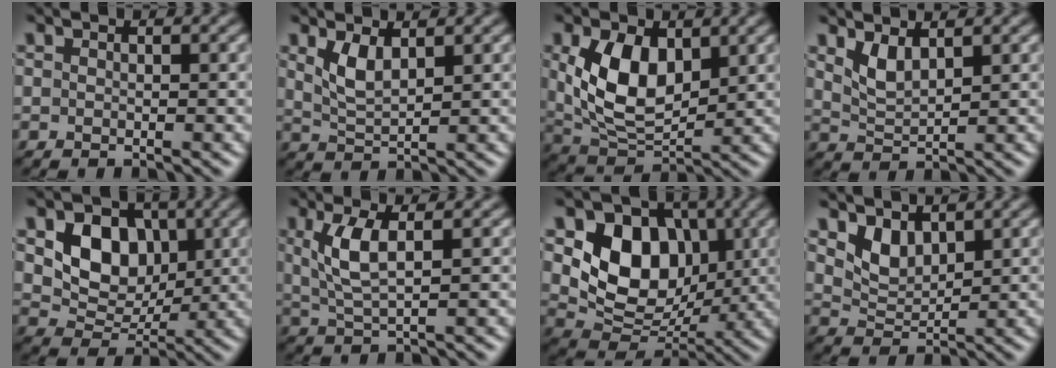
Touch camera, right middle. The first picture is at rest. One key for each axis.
{"total": 2.2, "fx": 1.2, "fy": 0.8, "fz": 1.7, "tx": -0.045, "ty": -0.008, "tz": 0.029}
{"total": 6.9, "fx": 1.5, "fy": 4.1, "fz": 5.4, "tx": -0.114, "ty": -0.005, "tz": 0.034}
{"total": 2.0, "fx": 1.3, "fy": 0.6, "fz": 1.3, "tx": -0.036, "ty": -0.011, "tz": 0.034}
{"total": 5.6, "fx": 1.4, "fy": 4.4, "fz": 3.2, "tx": -0.061, "ty": -0.006, "tz": 0.021}
{"total": 3.6, "fx": 1.0, "fy": 1.1, "fz": 3.3, "tx": -0.078, "ty": -0.001, "tz": 0.025}
{"total": 8.1, "fx": 1.7, "fy": 6.4, "fz": 4.6, "tx": -0.076, "ty": -0.010, "tz": 0.028}
{"total": 2.4, "fx": 1.6, "fy": 1.3, "fz": 1.1, "tx": -0.033, "ty": -0.012, "tz": 0.037}